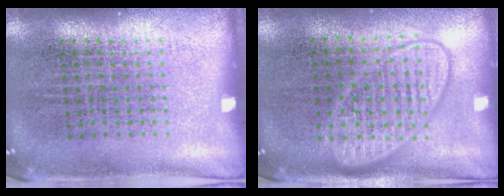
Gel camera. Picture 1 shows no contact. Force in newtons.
{"total": 2.9, "press": 2.8, "slide": 0.4}